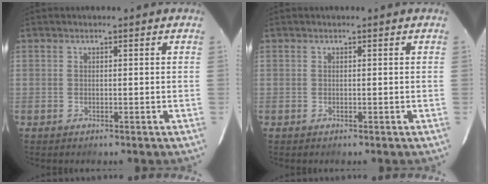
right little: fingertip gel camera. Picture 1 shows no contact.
{"total": 0.0}